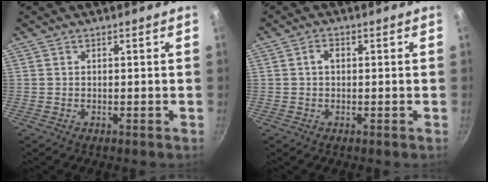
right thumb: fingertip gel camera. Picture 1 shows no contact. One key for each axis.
{"total": 2.0, "fx": 0.2, "fy": 1.4, "fz": 1.4, "tx": -0.020, "ty": 0.007, "tz": 0.001}